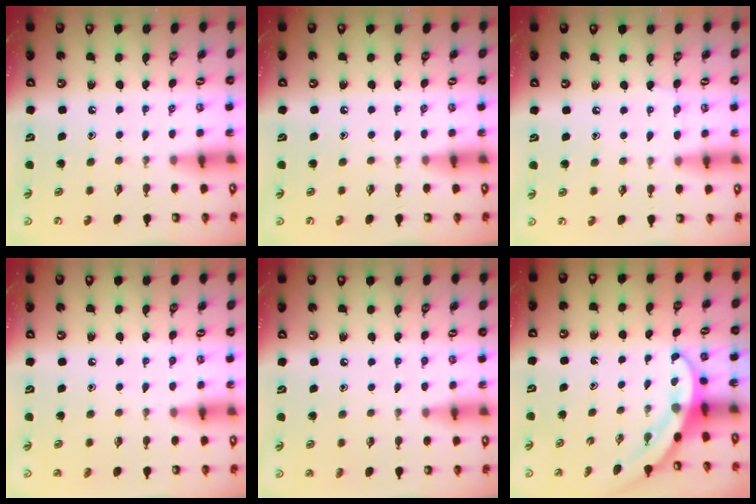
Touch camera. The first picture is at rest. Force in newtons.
{"total": 0.0}
{"total": 4.8, "press": 4.8, "slide": 0.5}
{"total": 3.3, "press": 3.3, "slide": 0.4}
{"total": 4.1, "press": 4.1, "slide": 0.4}
{"total": 3.1, "press": 3.1, "slide": 0.1}